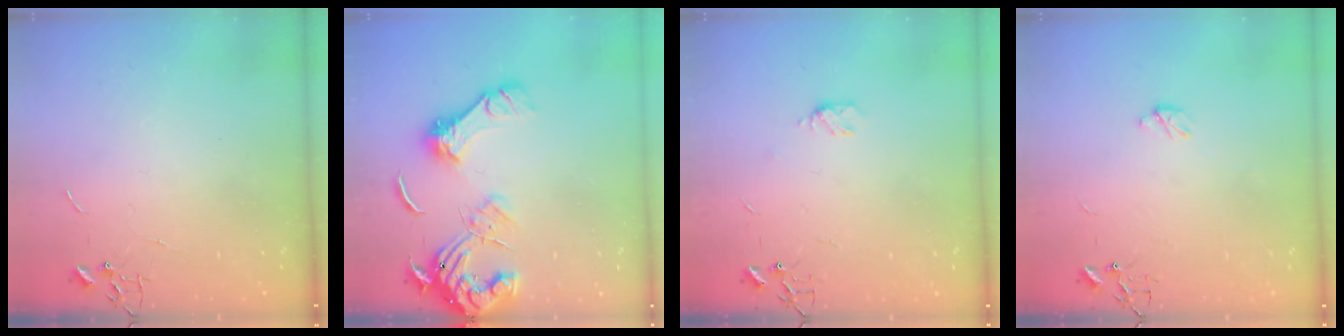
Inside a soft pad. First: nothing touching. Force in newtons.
{"total": 15.7, "press": 15.6, "slide": 1.9}
{"total": 5.0, "press": 4.9, "slide": 0.4}
{"total": 3.3, "press": 3.3, "slide": 0.3}